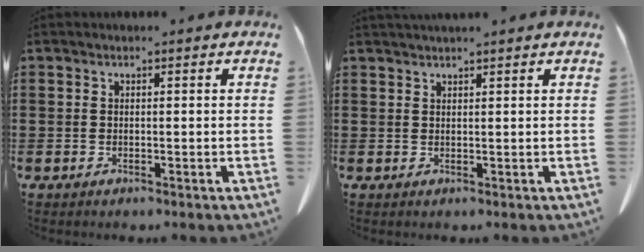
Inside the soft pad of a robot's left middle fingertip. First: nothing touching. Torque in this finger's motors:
{"motor_torque": [0.65, -0.61, 0.35, 0.08]}